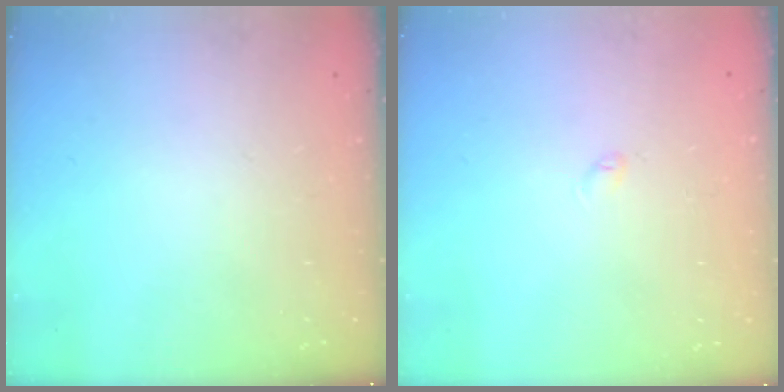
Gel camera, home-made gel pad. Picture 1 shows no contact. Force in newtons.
{"total": 2.6, "press": 2.6, "slide": 0.4}